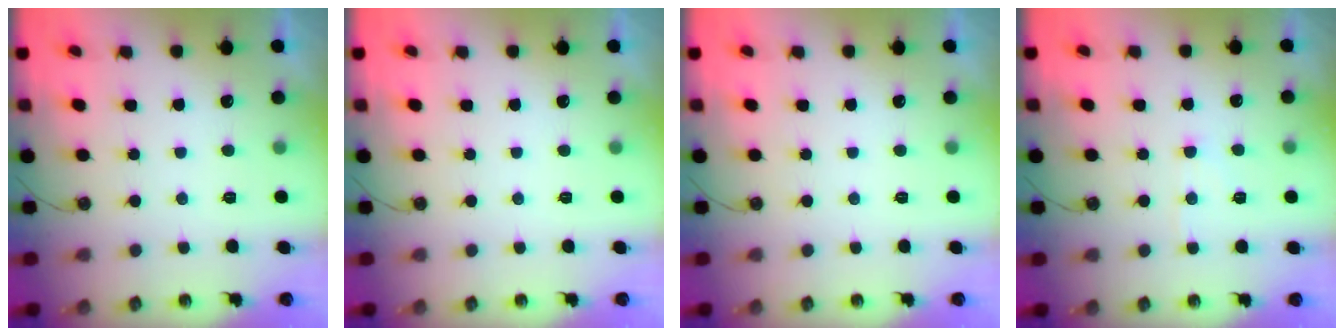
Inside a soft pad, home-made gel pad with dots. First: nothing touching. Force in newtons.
{"total": 0.0}
{"total": 0.0}
{"total": 4.8, "press": 4.8, "slide": 0.6}